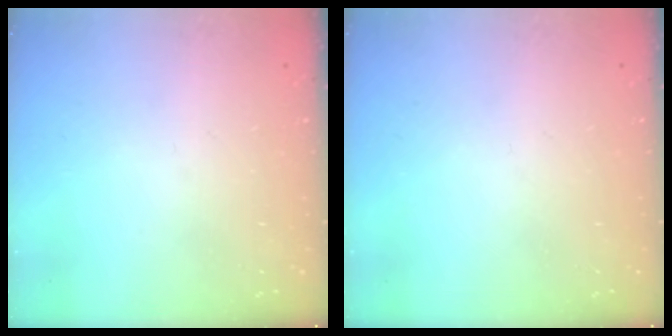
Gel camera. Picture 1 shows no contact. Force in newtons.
{"total": 0.0}